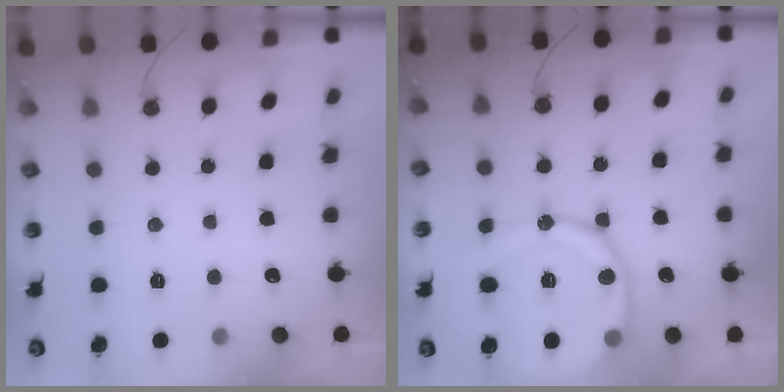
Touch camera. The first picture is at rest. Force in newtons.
{"total": 17.4, "press": 17.2, "slide": 2.1}